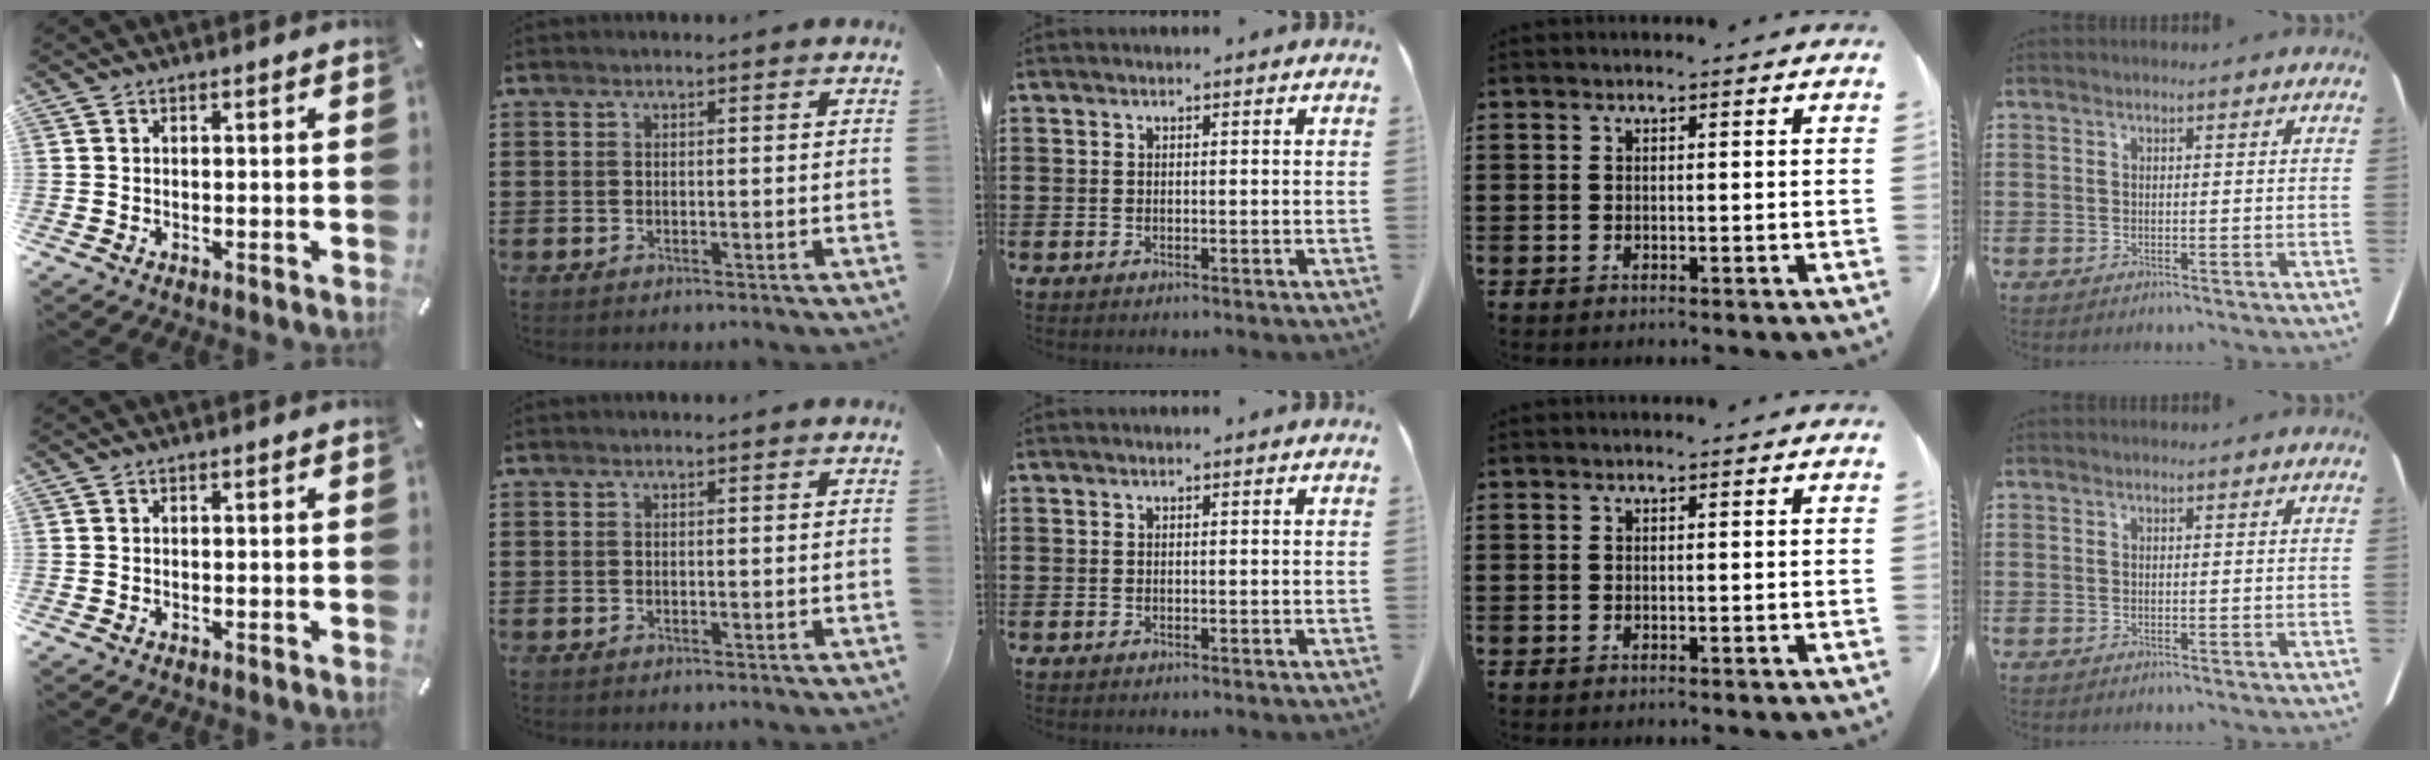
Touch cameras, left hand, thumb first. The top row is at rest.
{}